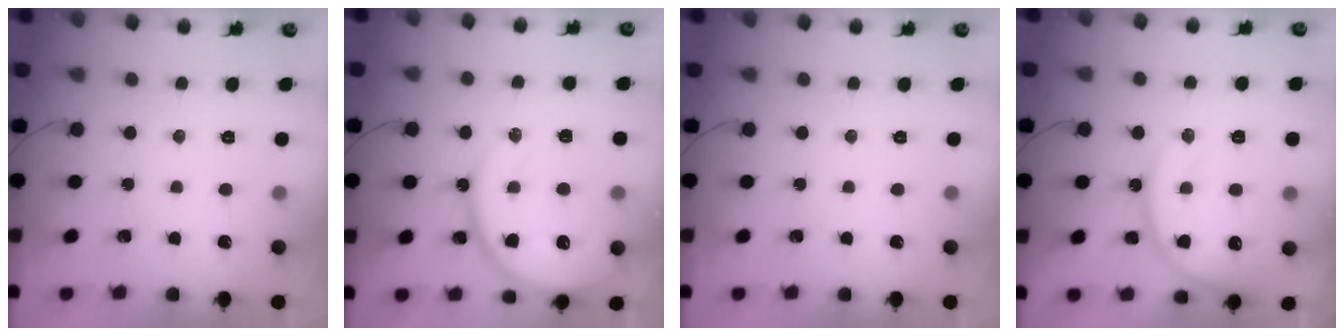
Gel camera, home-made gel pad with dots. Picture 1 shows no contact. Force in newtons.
{"total": 17.0, "press": 16.9, "slide": 1.5}
{"total": 0.0}
{"total": 15.2, "press": 15.1, "slide": 1.5}